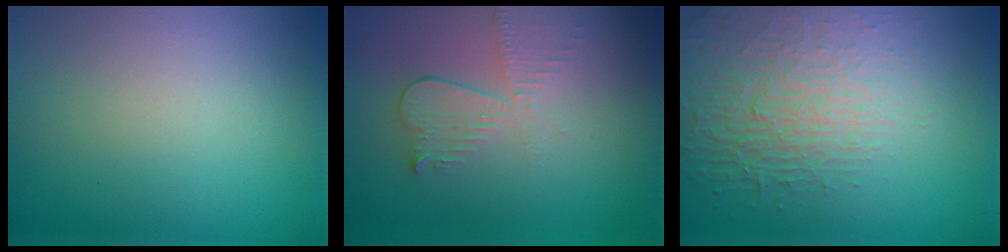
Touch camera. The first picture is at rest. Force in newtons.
{"total": 3.1, "press": 2.7, "slide": 1.6}
{"total": 4.0, "press": 3.9, "slide": 1.1}